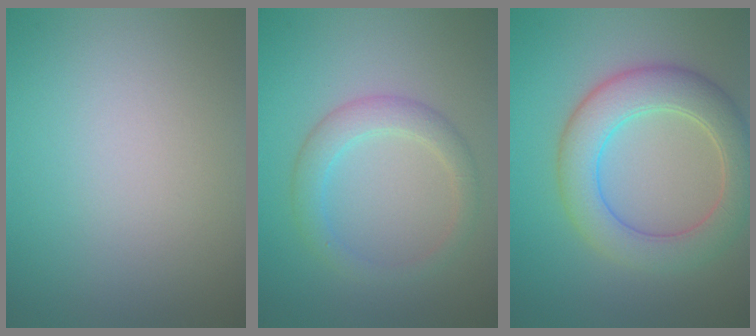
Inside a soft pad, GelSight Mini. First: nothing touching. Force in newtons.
{"total": 2.8, "press": 2.8, "slide": 0.1}
{"total": 6.2, "press": 6.2, "slide": 0.3}